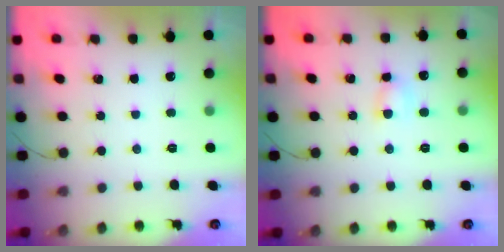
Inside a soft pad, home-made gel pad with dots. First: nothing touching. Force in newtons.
{"total": 4.1, "press": 4.0, "slide": 0.9}